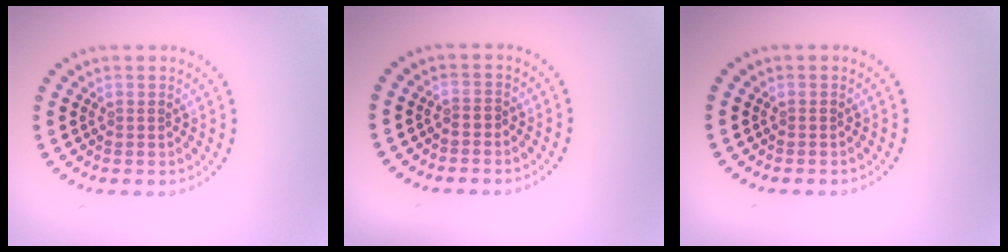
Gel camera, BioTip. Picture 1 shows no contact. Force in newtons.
{"total": 0.5, "press": 0.4, "slide": 0.4}
{"total": 0.0}